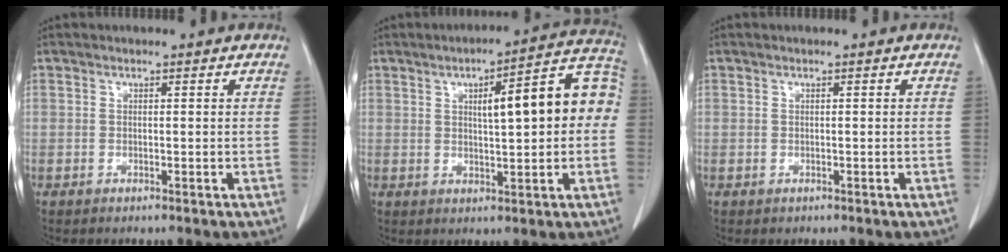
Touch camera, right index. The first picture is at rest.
{"total": 12.6, "force": [1.5, 2.7, 12.2], "torque": [-0.160, 0.041, 0.020]}
{"total": 0.0}